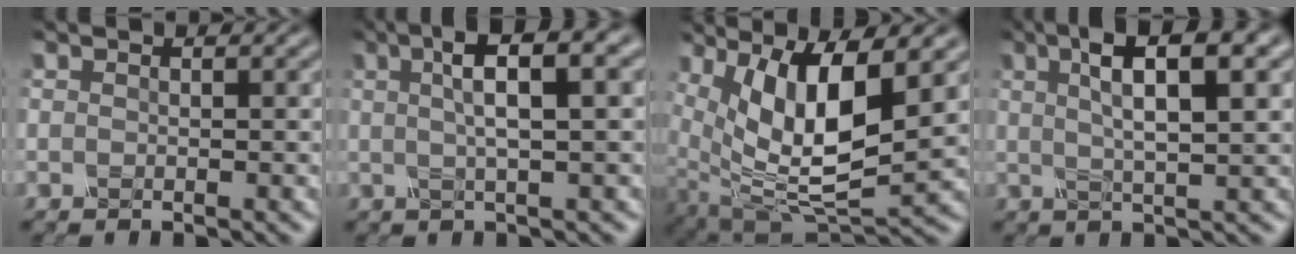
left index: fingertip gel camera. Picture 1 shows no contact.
{"total": 6.3, "force": [1.9, 1.4, 5.8], "torque": [-0.087, 0.016, 0.034]}
{"total": 11.5, "force": [3.2, 4.2, 10.2], "torque": [-0.193, -0.009, 0.070]}
{"total": 7.0, "force": [2.4, 1.5, 6.4], "torque": [-0.106, 0.012, 0.048]}